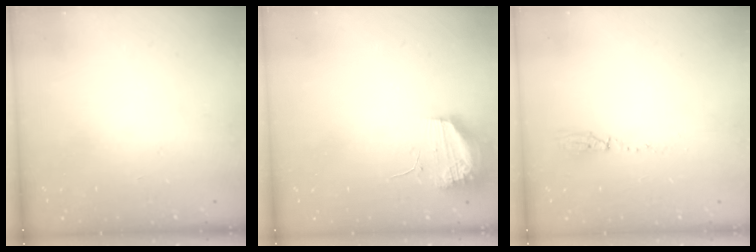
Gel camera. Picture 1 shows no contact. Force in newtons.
{"total": 11.5, "press": 11.1, "slide": 3.1}
{"total": 11.2, "press": 4.4, "slide": 10.3}